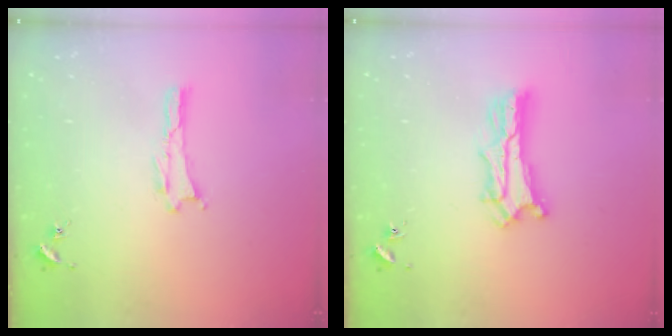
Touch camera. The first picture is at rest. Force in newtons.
{"total": 4.6, "press": 4.6, "slide": 0.4}